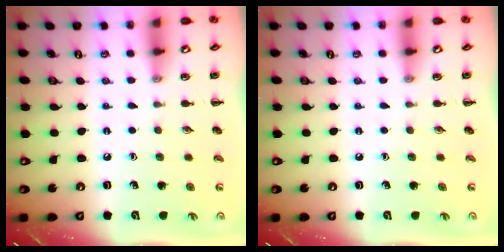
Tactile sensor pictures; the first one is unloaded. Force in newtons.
{"total": 0.0}